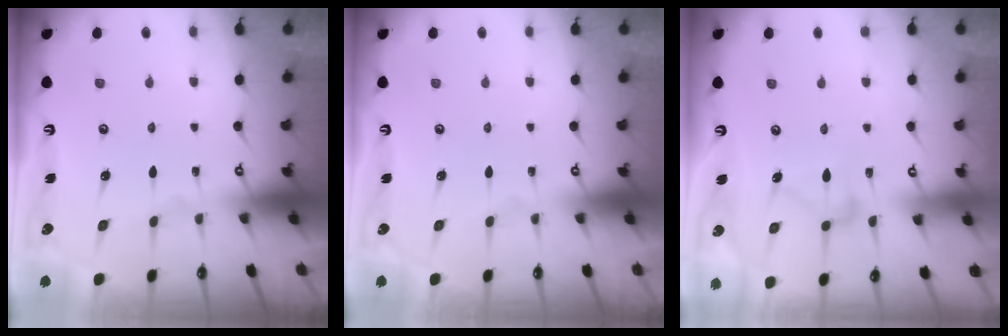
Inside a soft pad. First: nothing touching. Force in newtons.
{"total": 0.0}
{"total": 11.1, "press": 11.1, "slide": 0.3}